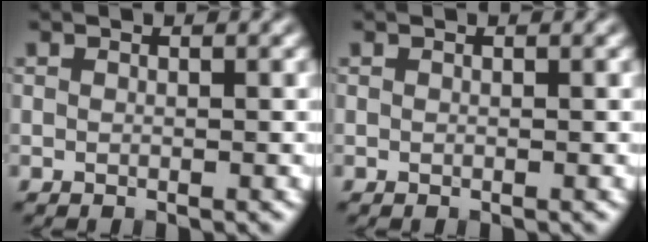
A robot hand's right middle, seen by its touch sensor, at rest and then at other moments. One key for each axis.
{"total": 0.0}